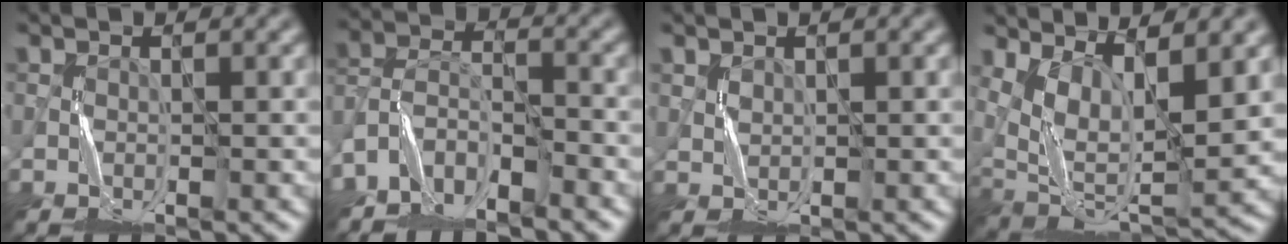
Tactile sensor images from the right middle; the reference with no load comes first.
{"total": 5.1, "force": [-4.6, 1.7, 1.6], "torque": [-0.032, 0.002, -0.098]}
{"total": 0.9, "force": [0.7, 0.6, 0.1], "torque": [-0.006, 0.000, 0.019]}
{"total": 10.2, "force": [3.8, 4.4, 8.4], "torque": [-0.162, 0.001, 0.076]}